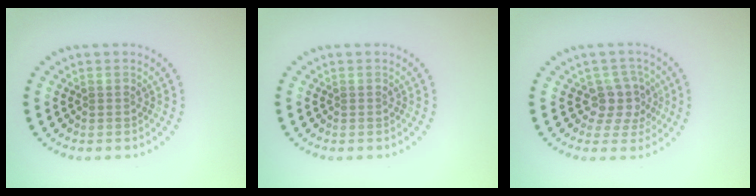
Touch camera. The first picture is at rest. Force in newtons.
{"total": 0.0}
{"total": 3.0, "press": 2.4, "slide": 1.8}